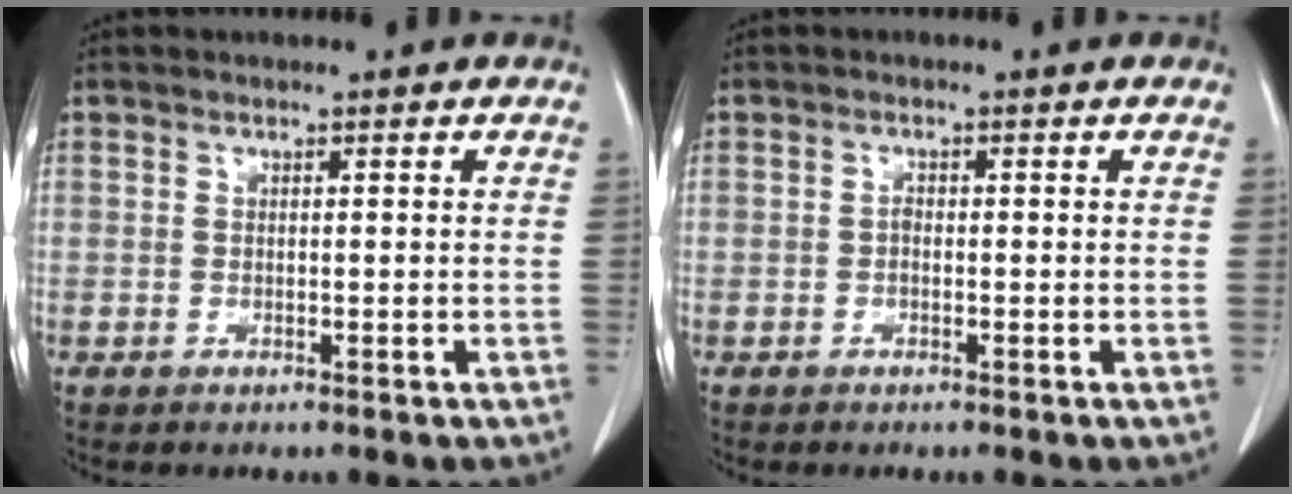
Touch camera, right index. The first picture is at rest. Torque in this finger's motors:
{"motor_torque": [0.02, -0.03, -0.01, 0.03]}